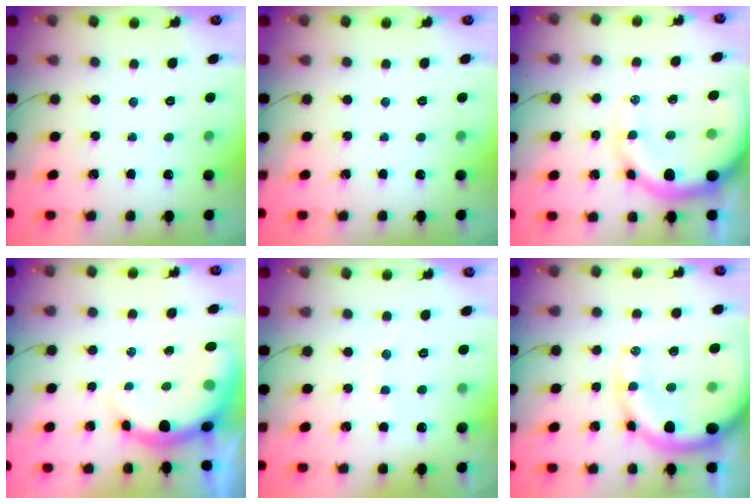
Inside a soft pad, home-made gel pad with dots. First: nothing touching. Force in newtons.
{"total": 0.0}
{"total": 13.3, "press": 12.9, "slide": 3.3}
{"total": 9.9, "press": 9.8, "slide": 1.7}
{"total": 5.7, "press": 5.7, "slide": 0.9}
{"total": 15.6, "press": 15.3, "slide": 2.6}